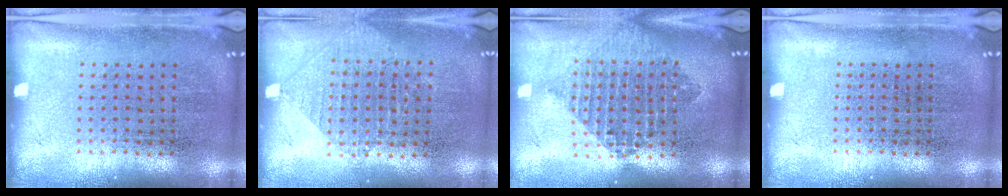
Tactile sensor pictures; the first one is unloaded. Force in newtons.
{"total": 0.9, "press": 0.9, "slide": 0.2}
{"total": 2.2, "press": 1.7, "slide": 1.3}
{"total": 0.0}